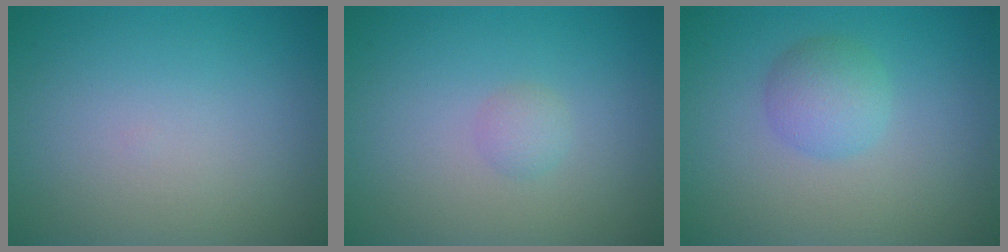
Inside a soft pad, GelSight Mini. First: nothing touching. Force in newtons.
{"total": 1.0, "press": 1.0, "slide": 0.1}
{"total": 2.5, "press": 2.5, "slide": 0.1}